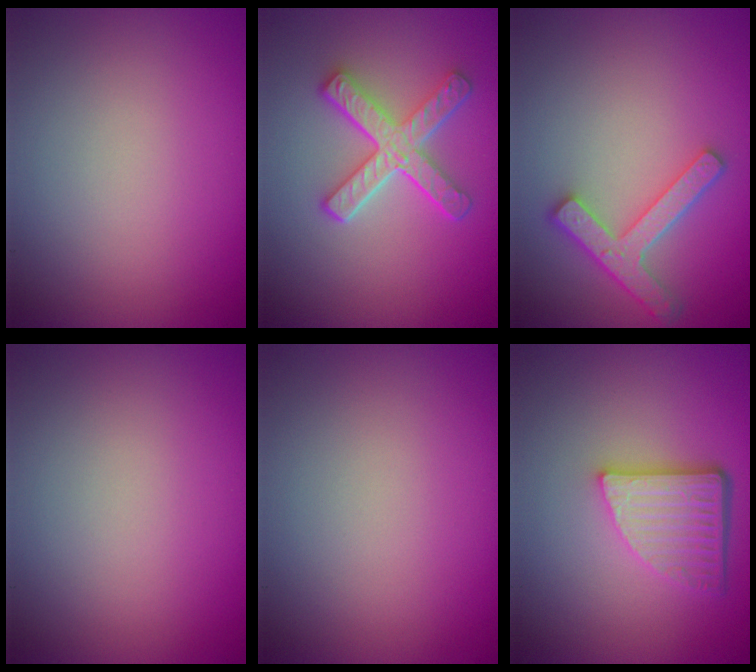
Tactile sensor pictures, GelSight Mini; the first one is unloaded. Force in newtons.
{"total": 4.8, "press": 3.7, "slide": 3.0}
{"total": 4.2, "press": 3.3, "slide": 2.5}
{"total": 0.0}
{"total": 0.0}
{"total": 4.9, "press": 3.6, "slide": 3.4}